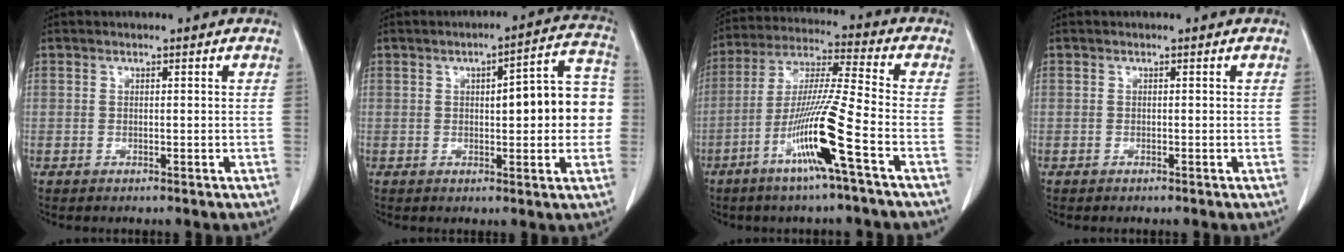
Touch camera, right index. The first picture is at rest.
{"total": 11.5, "force": [0.3, 3.0, 11.1], "torque": [-0.133, 0.035, 0.003]}
{"total": 13.1, "force": [-5.7, -1.3, 11.8], "torque": [-0.231, -0.009, -0.112]}
{"total": 0.0}